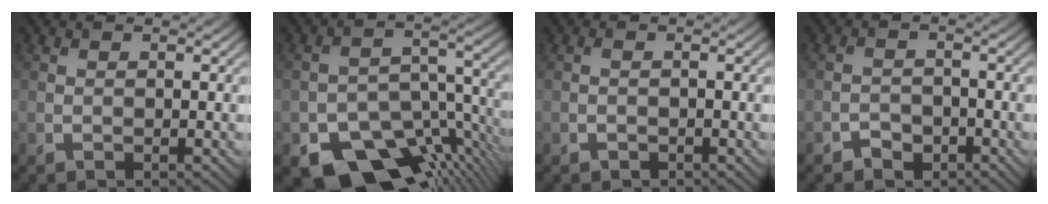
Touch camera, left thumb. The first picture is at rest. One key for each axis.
{"total": 13.5, "fx": -8.6, "fy": 7.2, "fz": 7.5, "tx": -0.119, "ty": -0.024, "tz": -0.132}
{"total": 0.8, "fx": -0.5, "fy": 0.6, "fz": 0.4, "tx": -0.006, "ty": -0.001, "tz": -0.009}
{"total": 2.2, "fx": -1.6, "fy": 1.4, "fz": 0.6, "tx": -0.003, "ty": 0.005, "tz": -0.032}